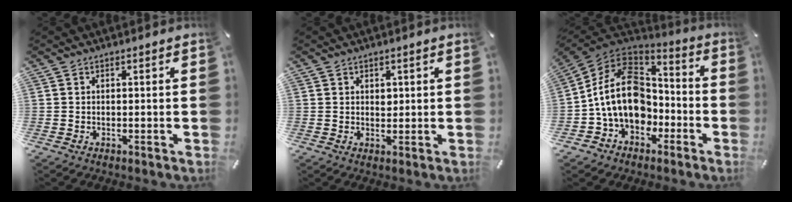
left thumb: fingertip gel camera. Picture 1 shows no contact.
{"total": 1.5, "force": [0.6, 1.3, 0.6], "torque": [0.003, -0.002, 0.006]}
{"total": 17.0, "force": [-2.1, 13.6, 9.9], "torque": [-0.200, 0.023, -0.037]}